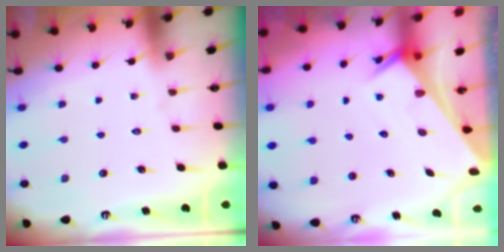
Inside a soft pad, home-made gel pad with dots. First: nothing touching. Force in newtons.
{"total": 2.4, "press": 2.4, "slide": 0.2}